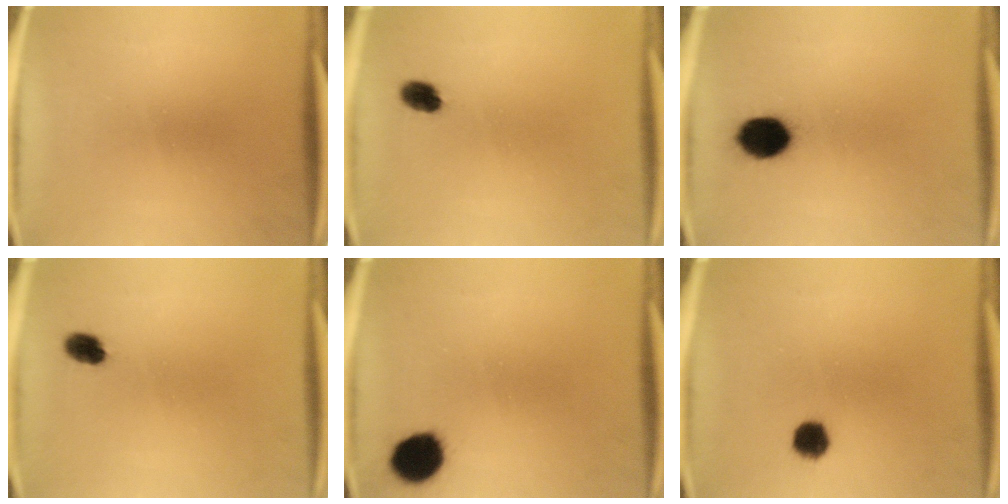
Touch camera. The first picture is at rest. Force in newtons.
{"total": 3.1}
{"total": 8.1}
{"total": 3.1}
{"total": 8.4}
{"total": 4.2}